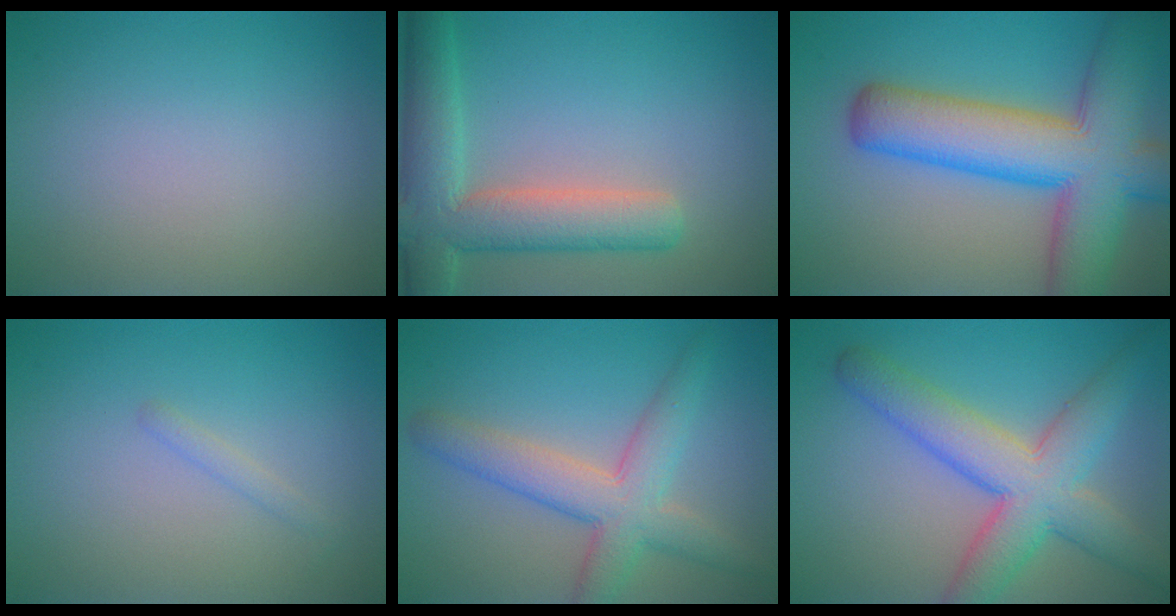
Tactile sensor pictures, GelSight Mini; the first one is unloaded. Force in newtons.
{"total": 7.3, "press": 7.2, "slide": 0.8}
{"total": 11.8, "press": 11.8, "slide": 0.6}
{"total": 0.9, "press": 0.9, "slide": 0.0}
{"total": 5.4, "press": 5.4, "slide": 0.3}
{"total": 7.7, "press": 7.7, "slide": 0.3}